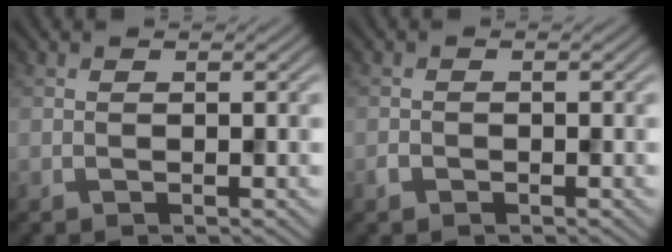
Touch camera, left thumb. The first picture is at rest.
{"total": 0.8, "force": [-0.5, 0.5, 0.2], "torque": [-0.004, -0.002, -0.012]}